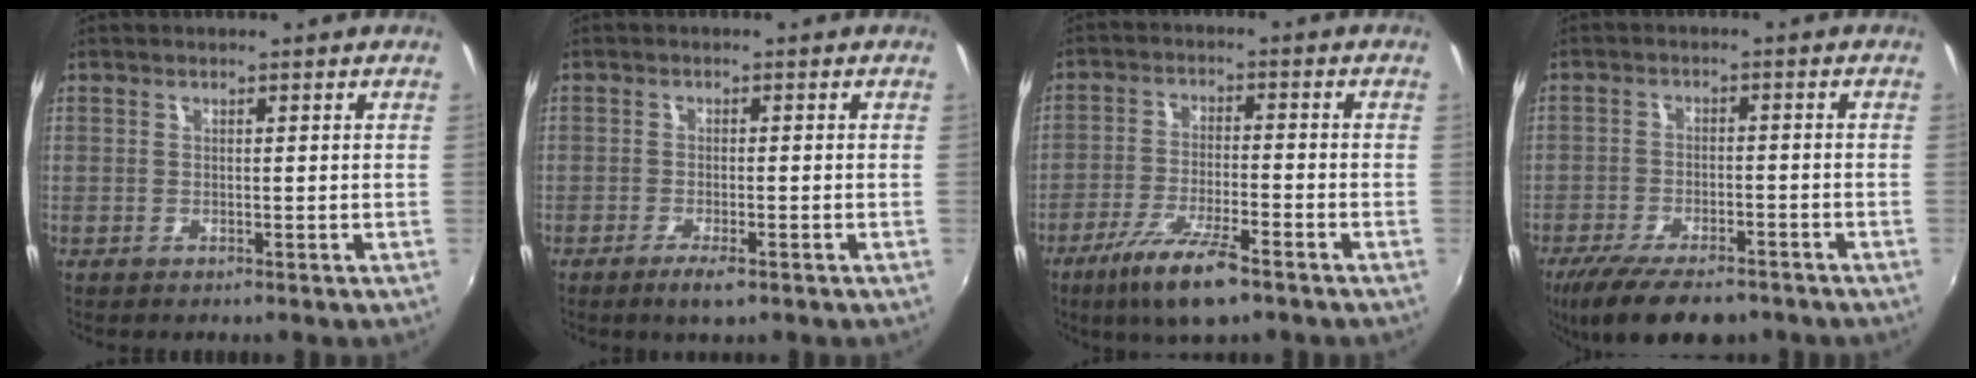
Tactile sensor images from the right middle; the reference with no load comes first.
{"total": 3.3, "force": [-2.1, 0.7, 2.4], "torque": [-0.057, -0.009, -0.040]}
{"total": 10.4, "force": [-6.9, 2.2, 7.5], "torque": [-0.165, -0.021, -0.125]}
{"total": 13.3, "force": [-10.0, 4.7, 7.4], "torque": [-0.162, -0.032, -0.161]}